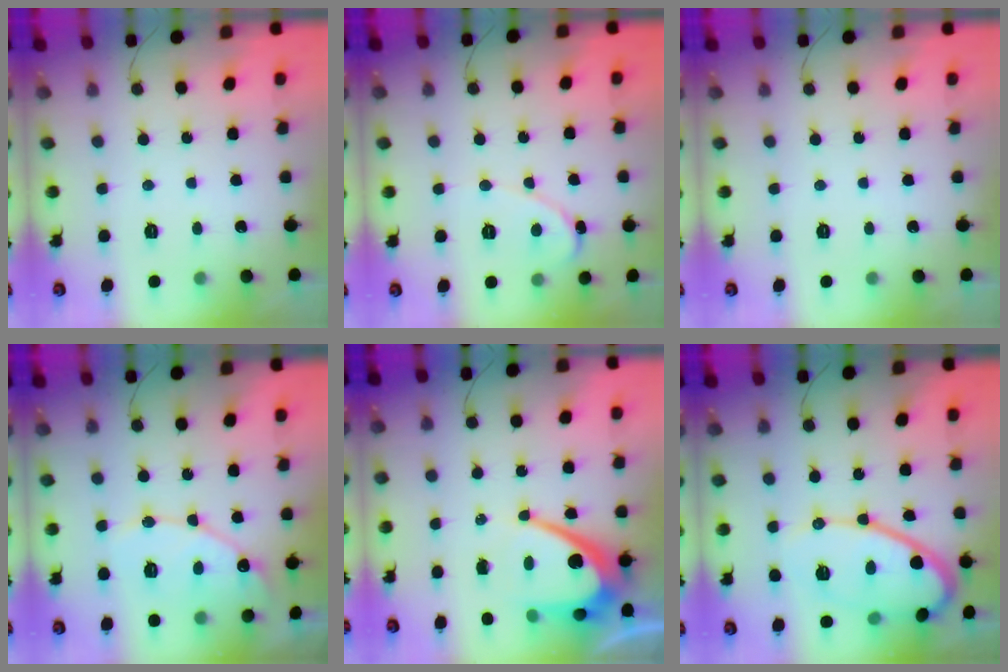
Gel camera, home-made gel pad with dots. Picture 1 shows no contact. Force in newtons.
{"total": 1.6, "press": 1.6, "slide": 0.0}
{"total": 0.0}
{"total": 11.8, "press": 11.8, "slide": 0.9}
{"total": 12.1, "press": 12.1, "slide": 0.8}
{"total": 14.2, "press": 14.2, "slide": 0.7}